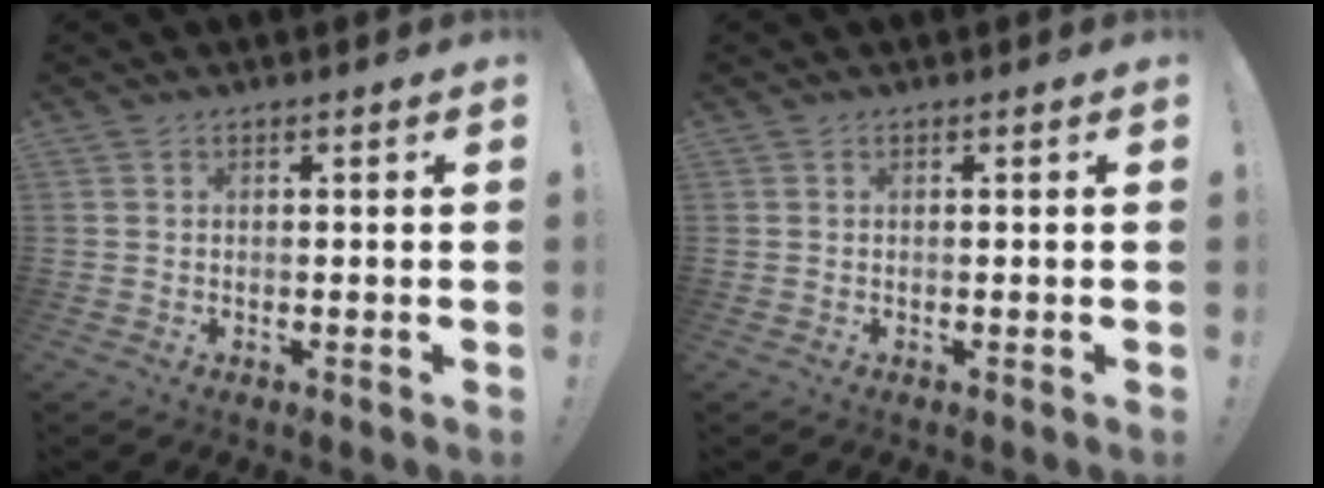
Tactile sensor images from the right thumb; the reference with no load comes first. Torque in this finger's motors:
{"motor_torque": [0.02, 0.00, -0.01, -0.01, 0.00]}